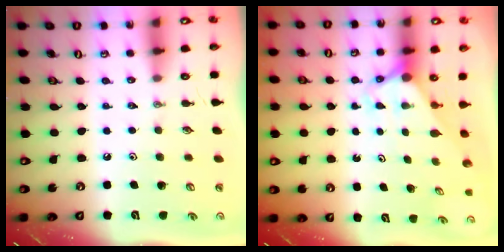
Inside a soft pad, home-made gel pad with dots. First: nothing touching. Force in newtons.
{"total": 2.9, "press": 2.9, "slide": 0.0}